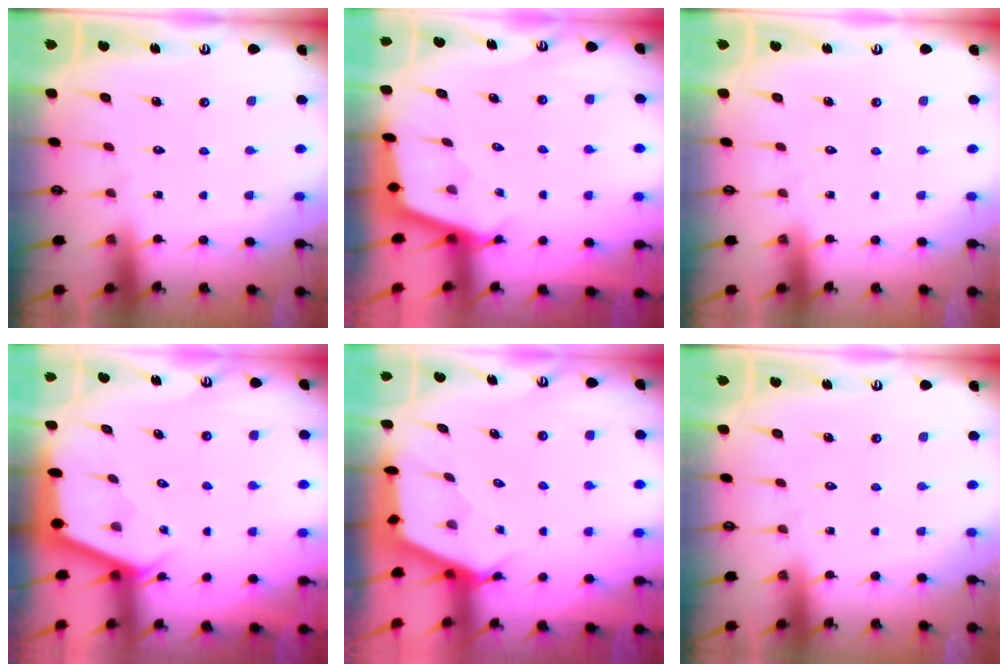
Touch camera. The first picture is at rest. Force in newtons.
{"total": 2.2, "press": 2.2, "slide": 0.1}
{"total": 0.0}
{"total": 2.8, "press": 2.8, "slide": 0.1}
{"total": 2.6, "press": 2.6, "slide": 0.3}
{"total": 0.0}